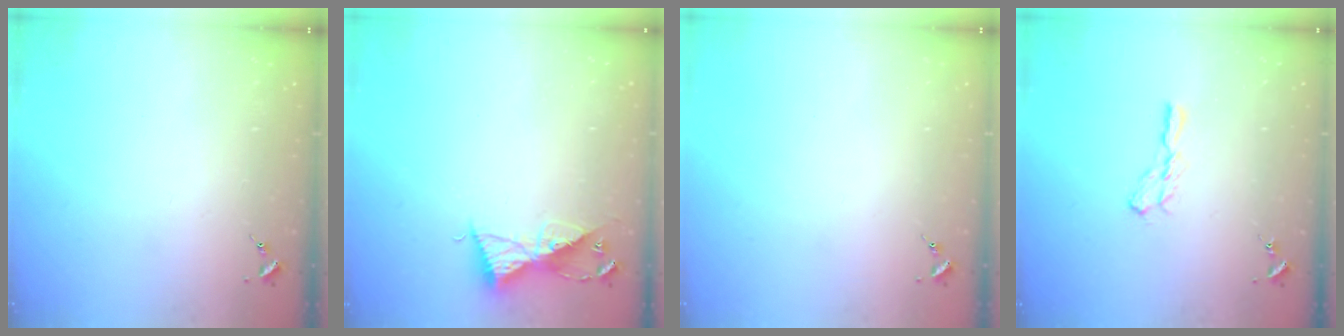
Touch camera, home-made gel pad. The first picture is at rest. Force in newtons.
{"total": 8.8, "press": 8.7, "slide": 0.5}
{"total": 0.0}
{"total": 5.7, "press": 5.7, "slide": 0.4}